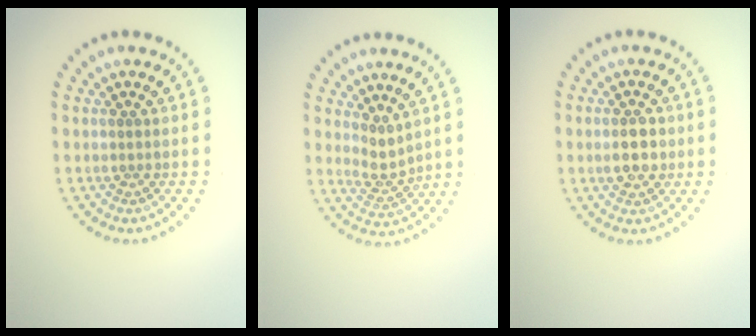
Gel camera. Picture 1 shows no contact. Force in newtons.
{"total": 2.2, "press": 1.5, "slide": 1.6}
{"total": 2.6, "press": 2.6, "slide": 0.2}